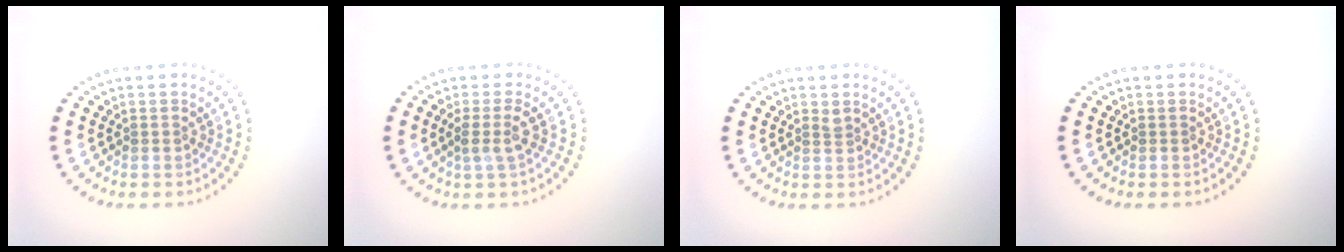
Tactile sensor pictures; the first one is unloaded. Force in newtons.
{"total": 1.9, "press": 1.4, "slide": 1.3}
{"total": 0.7, "press": 0.5, "slide": 0.5}
{"total": 0.0}